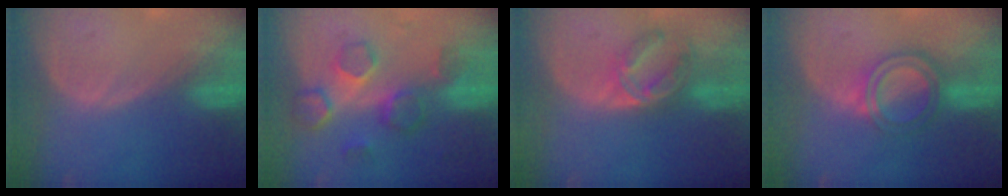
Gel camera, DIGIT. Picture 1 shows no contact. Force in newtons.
{"total": 8.6, "press": 7.7, "slide": 3.9}
{"total": 6.8, "press": 6.0, "slide": 3.4}
{"total": 6.0, "press": 5.4, "slide": 2.7}